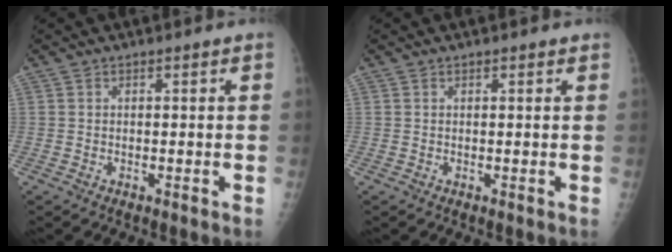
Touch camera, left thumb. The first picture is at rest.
{"total": 0.6, "force": [0.5, 0.2, 0.3], "torque": [-0.006, -0.001, 0.005]}